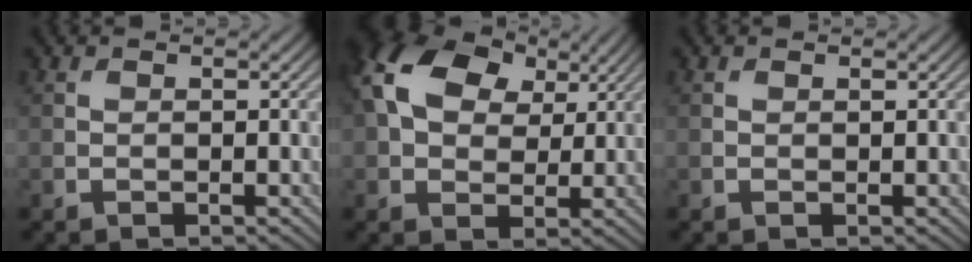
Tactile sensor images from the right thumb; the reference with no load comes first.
{"total": 14.8, "force": [5.2, 9.9, 9.7], "torque": [-0.228, 0.029, 0.090]}
{"total": 0.0}